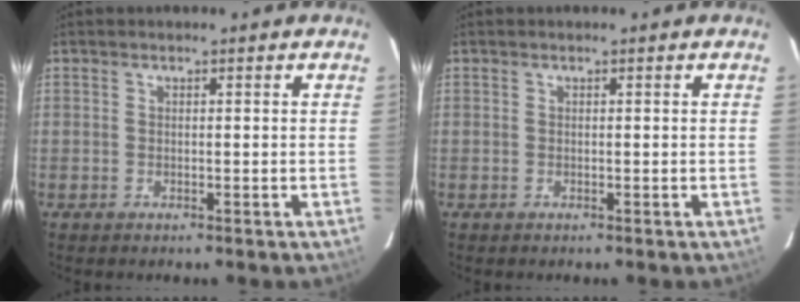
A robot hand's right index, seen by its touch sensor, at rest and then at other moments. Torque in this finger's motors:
{"motor_torque": [0.00, 0.00, 0.00, 0.00]}